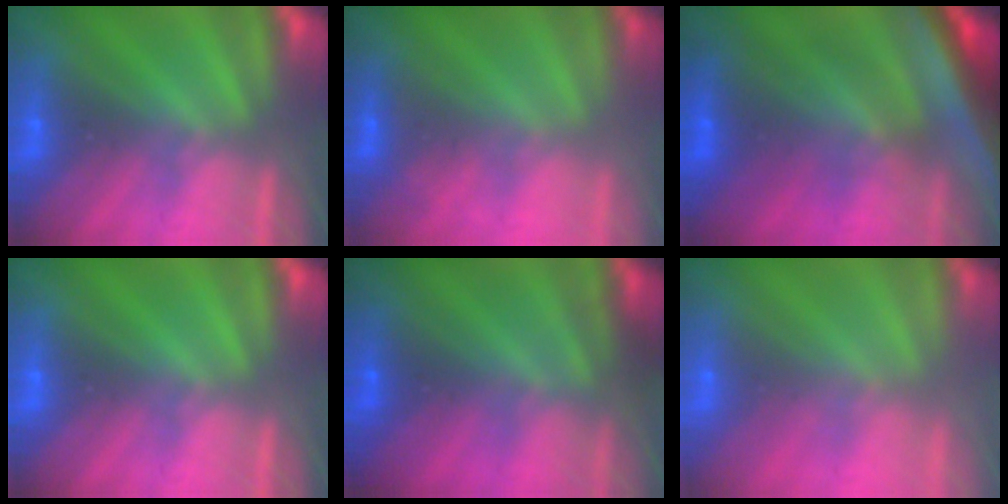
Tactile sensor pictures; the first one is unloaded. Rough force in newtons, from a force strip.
{"total": 1.9}
{"total": 7.4}
{"total": 0.0}
{"total": 4.7}
{"total": 3.0}